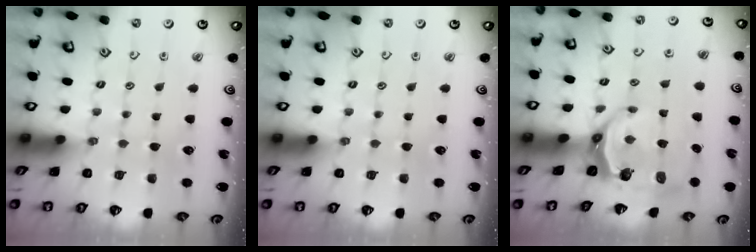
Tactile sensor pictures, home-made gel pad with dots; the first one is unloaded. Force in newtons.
{"total": 0.0}
{"total": 8.0, "press": 6.9, "slide": 3.9}